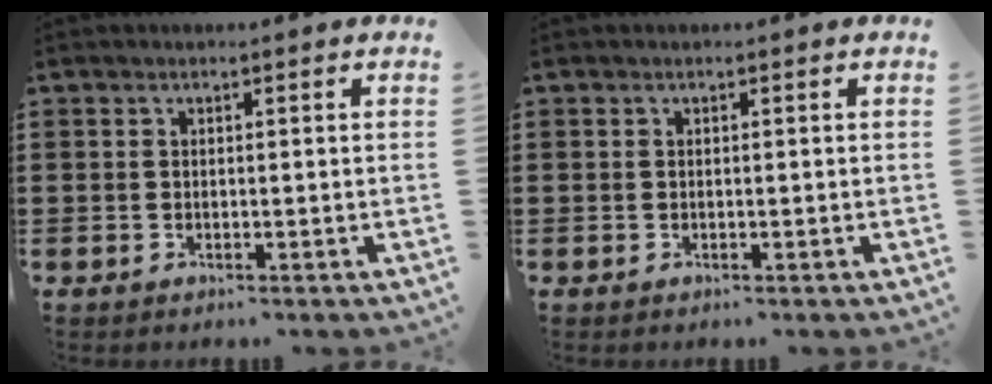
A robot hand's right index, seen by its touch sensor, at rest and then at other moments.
{"total": 0.0}